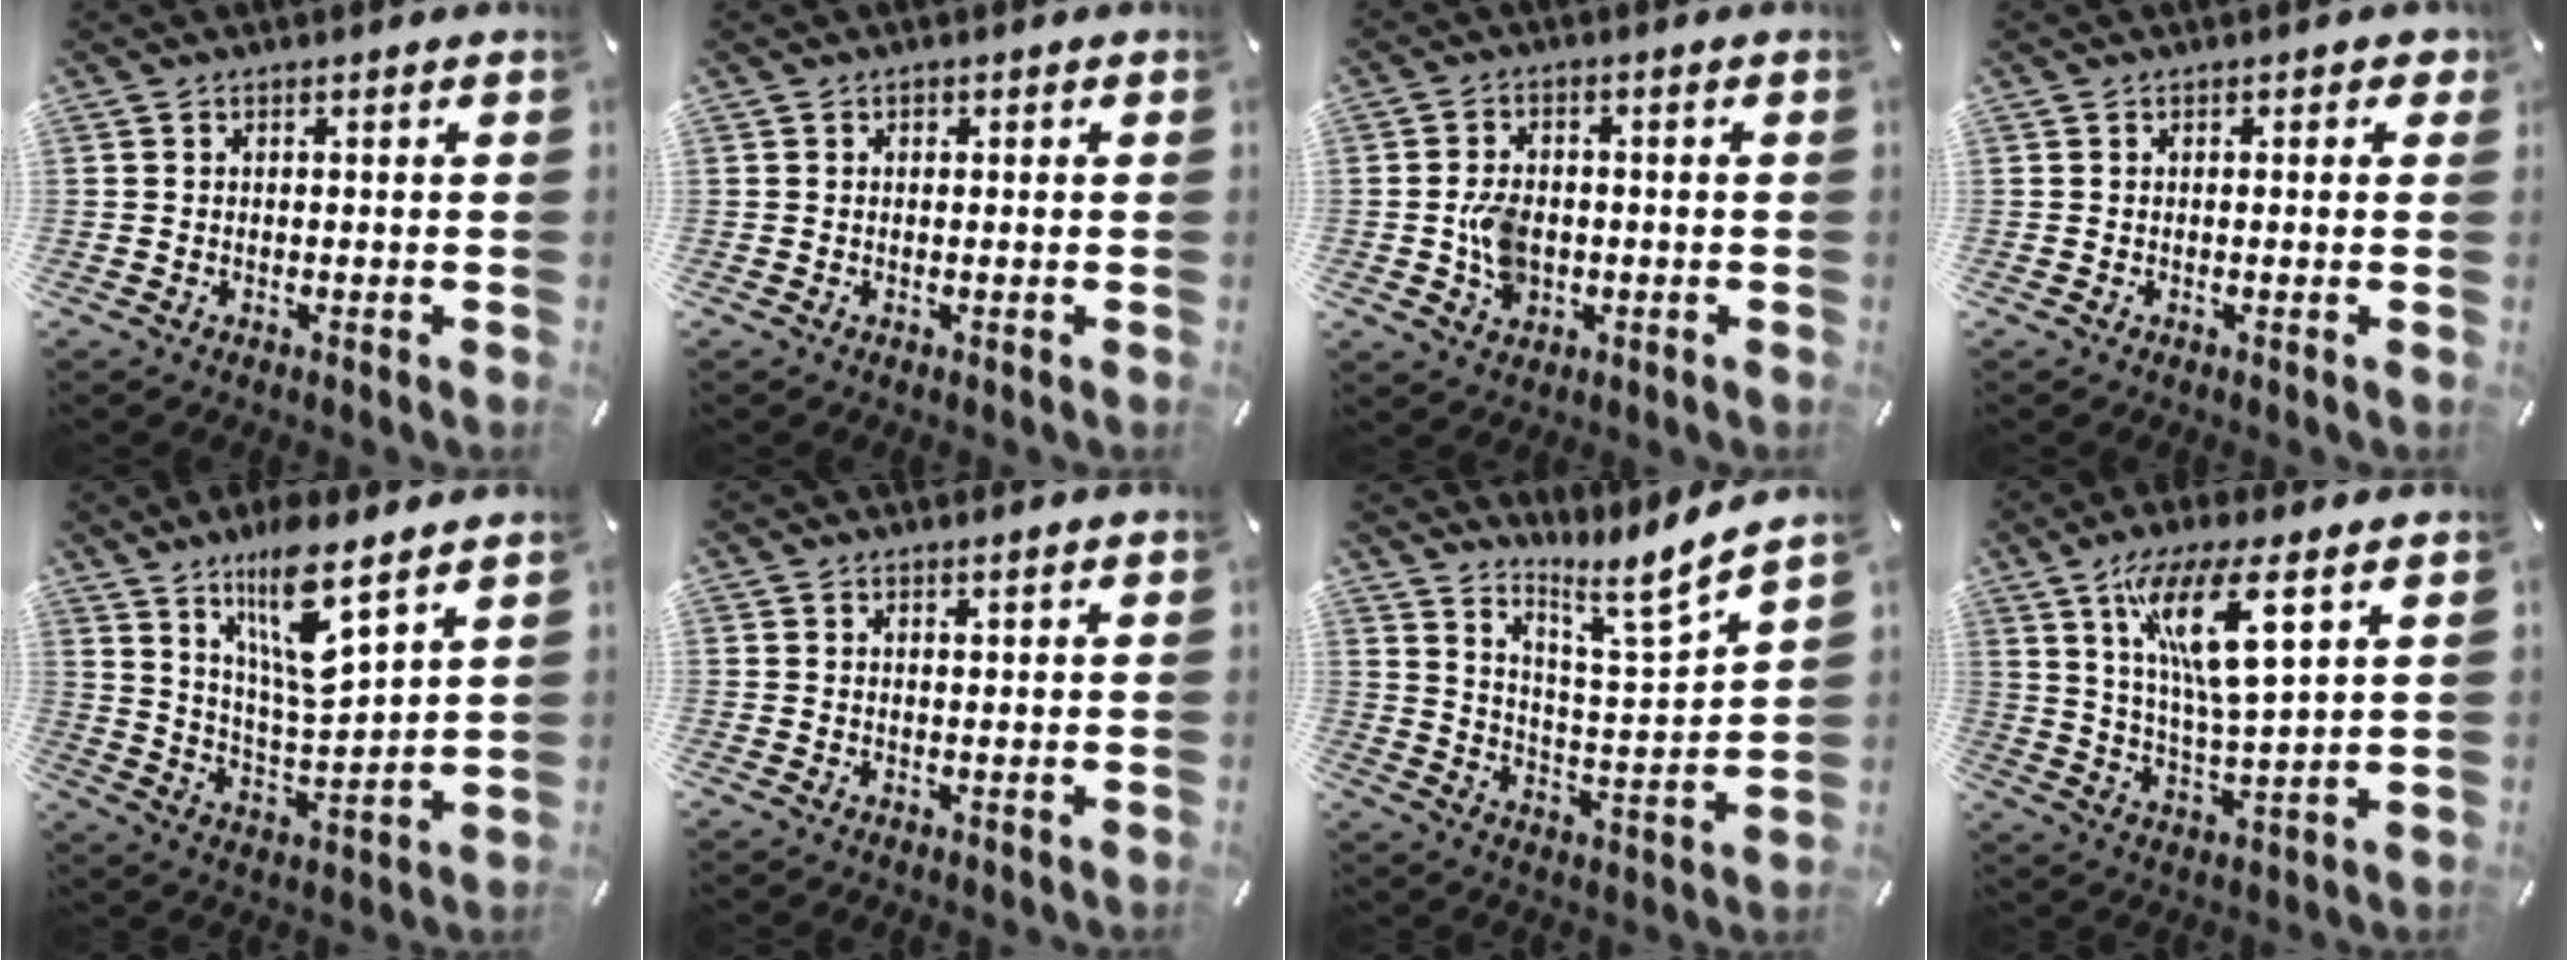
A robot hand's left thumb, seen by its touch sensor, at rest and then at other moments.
{"total": 0.6, "force": [0.1, 0.5, 0.2], "torque": [-0.004, 0.004, 0.002]}
{"total": 7.1, "force": [-1.1, 5.4, 4.5], "torque": [-0.099, 0.001, -0.022]}
{"total": 1.2, "force": [0.2, 0.8, 0.8], "torque": [-0.007, 0.003, 0.001]}
{"total": 13.9, "force": [9.7, 3.4, 9.4], "torque": [-0.176, -0.047, 0.167]}
{"total": 0.8, "force": [0.8, -0.2, 0.3], "torque": [-0.006, -0.003, 0.014]}
{"total": 10.0, "force": [8.6, 0.7, 5.1], "torque": [-0.084, -0.080, 0.140]}
{"total": 14.8, "force": [7.3, 3.8, 12.2], "torque": [-0.235, -0.003, 0.124]}